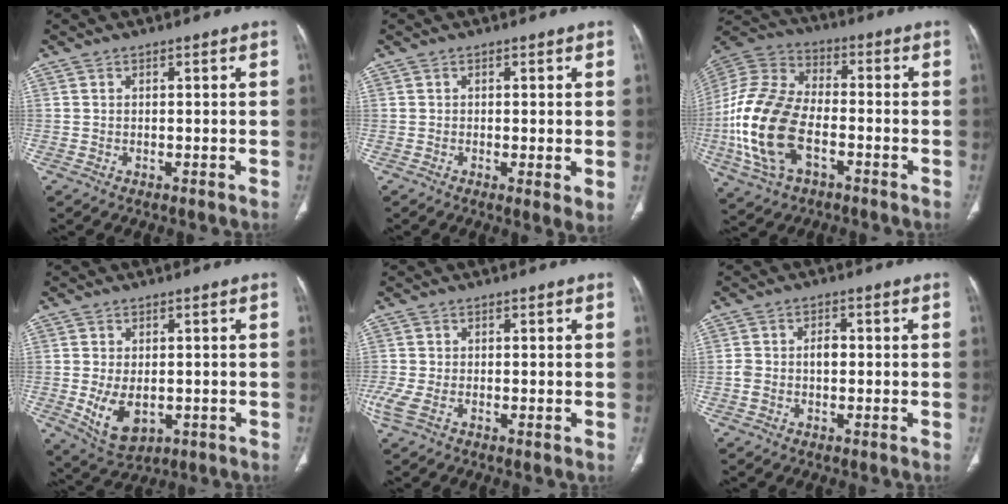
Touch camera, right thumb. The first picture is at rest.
{"total": 2.9, "force": [-0.2, 0.7, 2.8], "torque": [-0.052, -0.013, -0.008]}
{"total": 20.0, "force": [-5.3, 11.5, 15.4], "torque": [-0.333, 0.018, -0.100]}
{"total": 8.1, "force": [-1.5, 5.1, 6.1], "torque": [-0.105, -0.009, -0.008]}
{"total": 3.5, "force": [-1.1, 1.4, 3.0], "torque": [-0.087, -0.004, -0.023]}
{"total": 3.6, "force": [-0.3, 2.3, 2.7], "torque": [-0.053, 0.016, -0.006]}